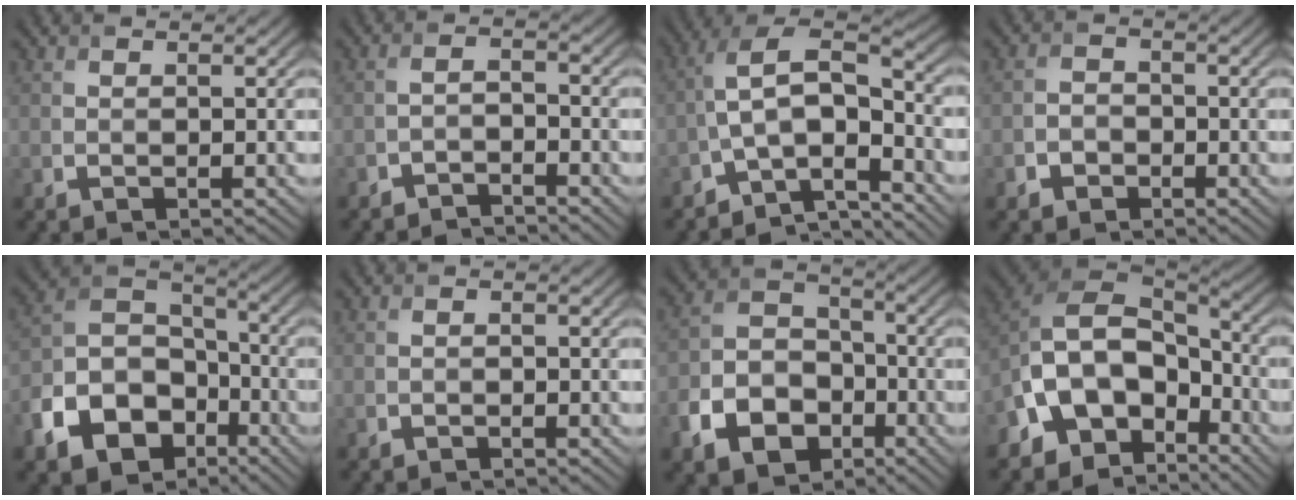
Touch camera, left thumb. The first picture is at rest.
{"total": 2.5, "force": [-2.3, 0.5, 0.7], "torque": [-0.012, 0.009, -0.049]}
{"total": 9.5, "force": [-5.1, 3.8, 7.0], "torque": [-0.124, 0.010, -0.104]}
{"total": 2.4, "force": [-1.4, 1.7, 0.9], "torque": [-0.010, 0.005, -0.031]}
{"total": 13.9, "force": [-7.0, 9.4, 7.4], "torque": [-0.185, -0.037, -0.128]}
{"total": 0.6, "force": [-0.5, 0.2, 0.3], "torque": [-0.003, 0.001, -0.008]}
{"total": 10.0, "force": [-5.0, 7.0, 5.1], "torque": [-0.121, -0.016, -0.103]}
{"total": 15.0, "force": [-6.4, 10.3, 8.8], "torque": [-0.215, -0.022, -0.115]}